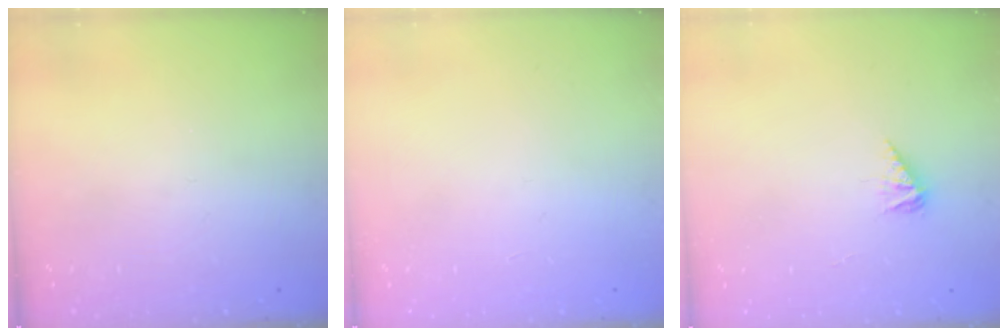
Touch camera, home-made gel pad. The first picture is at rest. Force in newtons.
{"total": 0.0}
{"total": 2.5, "press": 2.5, "slide": 0.4}